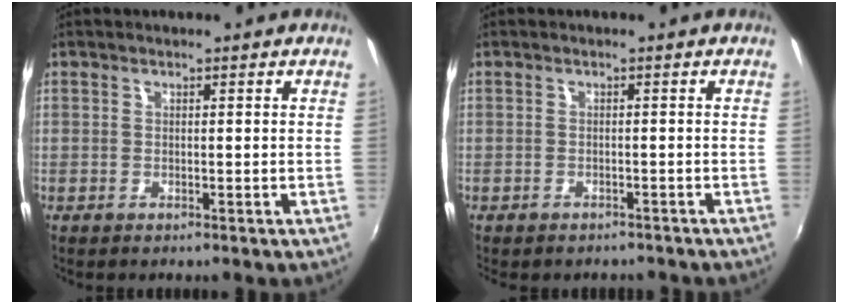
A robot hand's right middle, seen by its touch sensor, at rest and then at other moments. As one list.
[{"total": 3.1, "force": [-2.7, 1.3, 0.9], "torque": [-0.022, -0.015, -0.034]}]